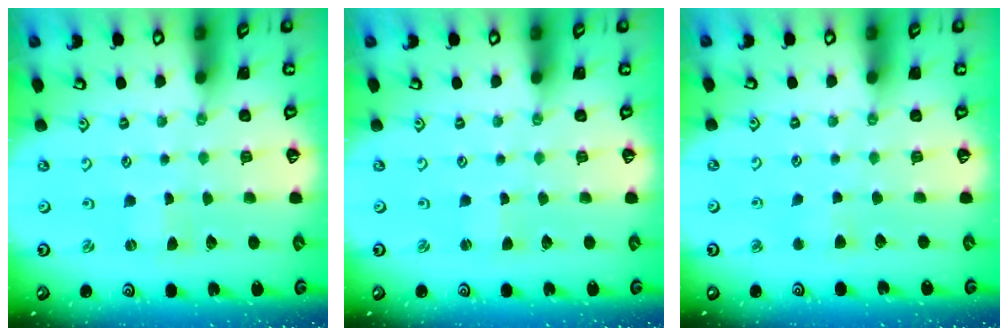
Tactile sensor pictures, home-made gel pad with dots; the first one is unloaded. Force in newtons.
{"total": 0.0}
{"total": 2.7, "press": 2.7, "slide": 0.4}